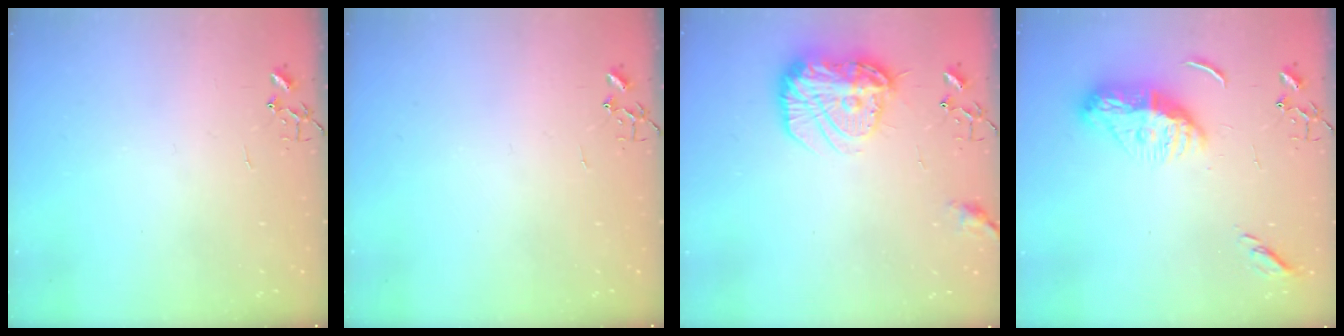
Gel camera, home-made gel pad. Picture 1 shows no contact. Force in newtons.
{"total": 0.0}
{"total": 17.1, "press": 17.0, "slide": 1.4}
{"total": 12.4, "press": 12.4, "slide": 1.3}